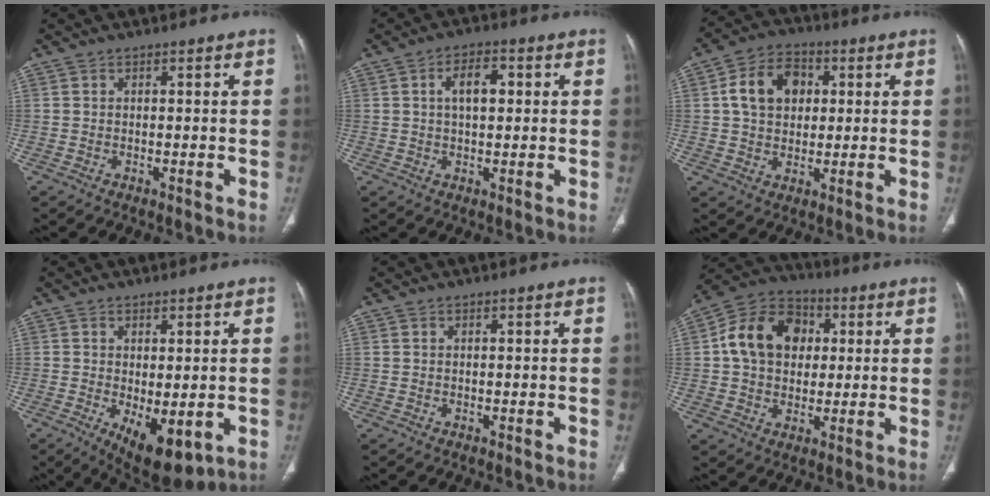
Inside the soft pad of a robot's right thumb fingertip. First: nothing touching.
{"total": 5.9, "force": [1.2, 3.1, 4.8], "torque": [-0.077, 0.008, 0.018]}
{"total": 10.9, "force": [2.3, 8.0, 6.9], "torque": [-0.100, 0.010, 0.034]}
{"total": 9.4, "force": [-2.4, 4.1, 8.0], "torque": [-0.112, -0.018, -0.021]}
{"total": 0.0}
{"total": 14.4, "force": [2.5, 11.2, 8.8], "torque": [-0.131, 0.018, 0.032]}